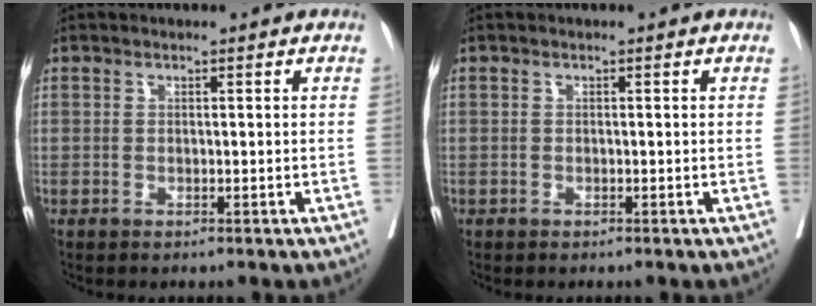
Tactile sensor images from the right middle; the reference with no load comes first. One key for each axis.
{"total": 0.0}